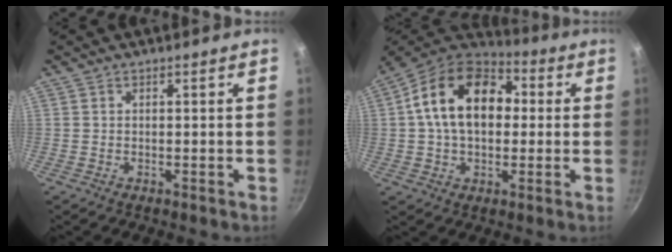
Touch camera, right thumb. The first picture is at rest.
{"total": 18.0, "force": [2.4, 12.2, 13.0], "torque": [-0.187, 0.031, 0.021]}